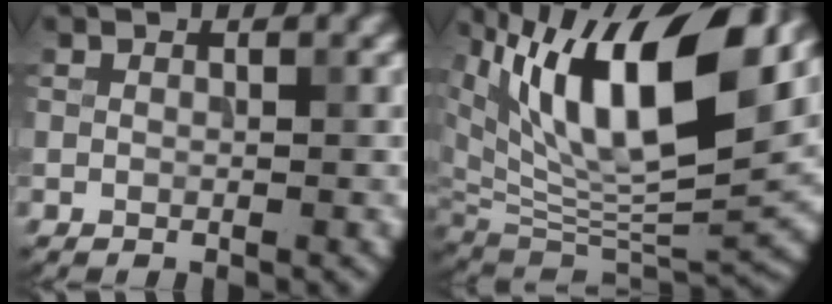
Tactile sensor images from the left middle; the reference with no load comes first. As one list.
[{"total": 14.9, "force": [7.2, 6.4, 11.4], "torque": [-0.191, 0.013, 0.127]}]